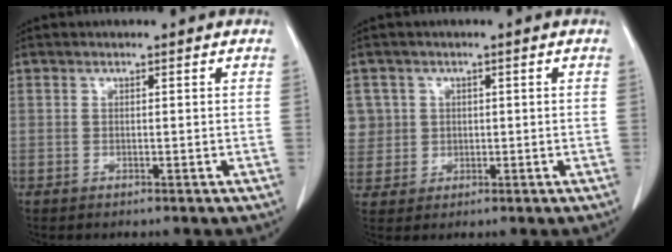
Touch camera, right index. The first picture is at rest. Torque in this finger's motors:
{"motor_torque": [0.30, 0.35, 0.03, 0.03]}